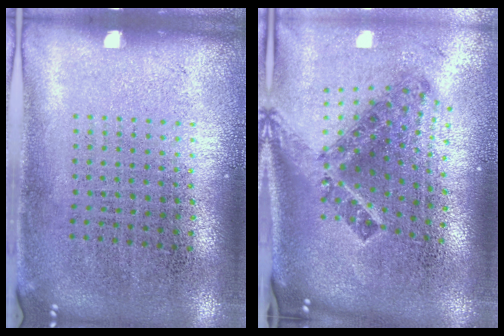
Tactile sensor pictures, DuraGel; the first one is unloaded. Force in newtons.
{"total": 2.2, "press": 1.4, "slide": 1.7}